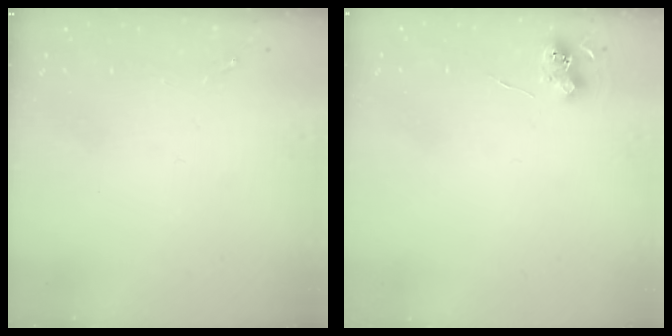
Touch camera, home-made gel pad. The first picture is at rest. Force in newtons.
{"total": 6.2, "press": 6.2, "slide": 0.5}